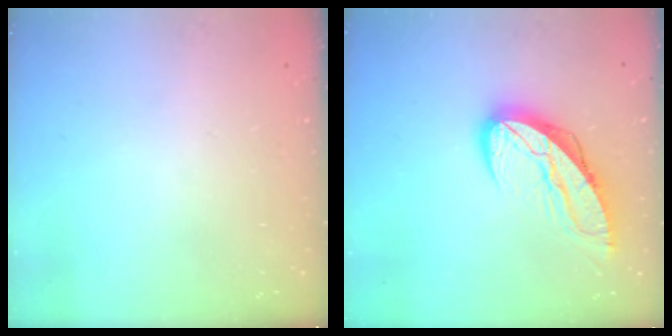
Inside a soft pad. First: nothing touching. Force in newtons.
{"total": 11.1, "press": 11.1, "slide": 1.1}